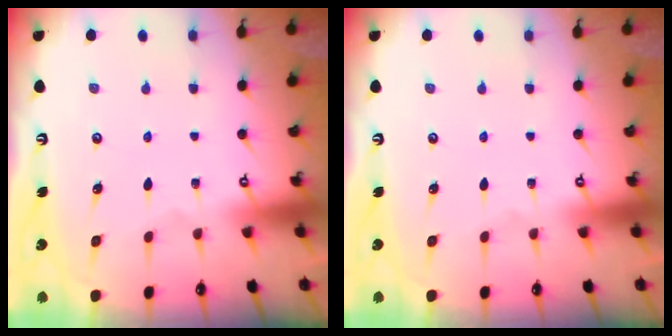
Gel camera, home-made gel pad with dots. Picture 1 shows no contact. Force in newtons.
{"total": 0.0}